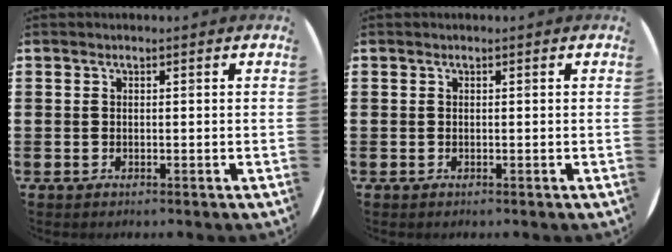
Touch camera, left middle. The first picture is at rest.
{"total": 0.0}